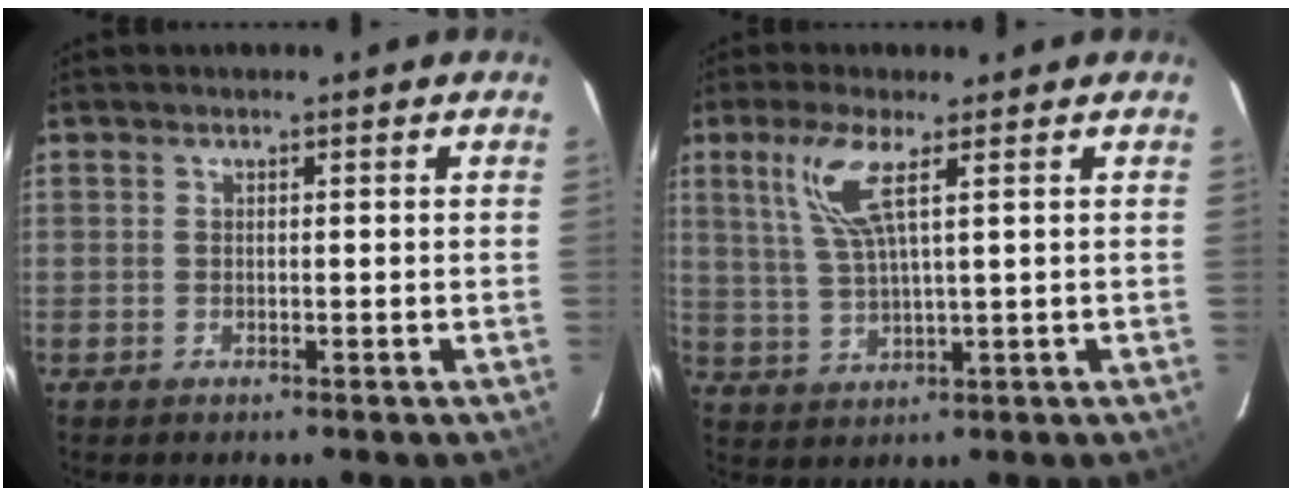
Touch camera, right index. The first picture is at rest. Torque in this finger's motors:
{"motor_torque": [1.00, 0.54, 0.32, 0.15]}